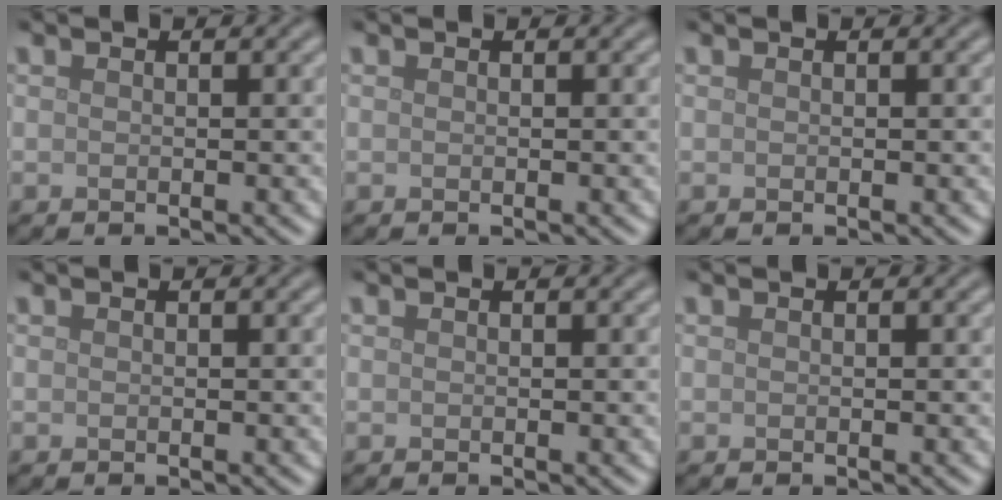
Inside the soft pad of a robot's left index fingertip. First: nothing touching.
{"total": 0.0}
{"total": 0.0}
{"total": 0.0}
{"total": 0.0}
{"total": 0.0}